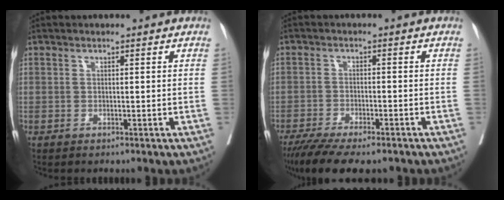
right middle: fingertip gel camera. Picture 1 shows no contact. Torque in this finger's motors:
{"motor_torque": [0.85, -0.80, 0.17, 0.06]}